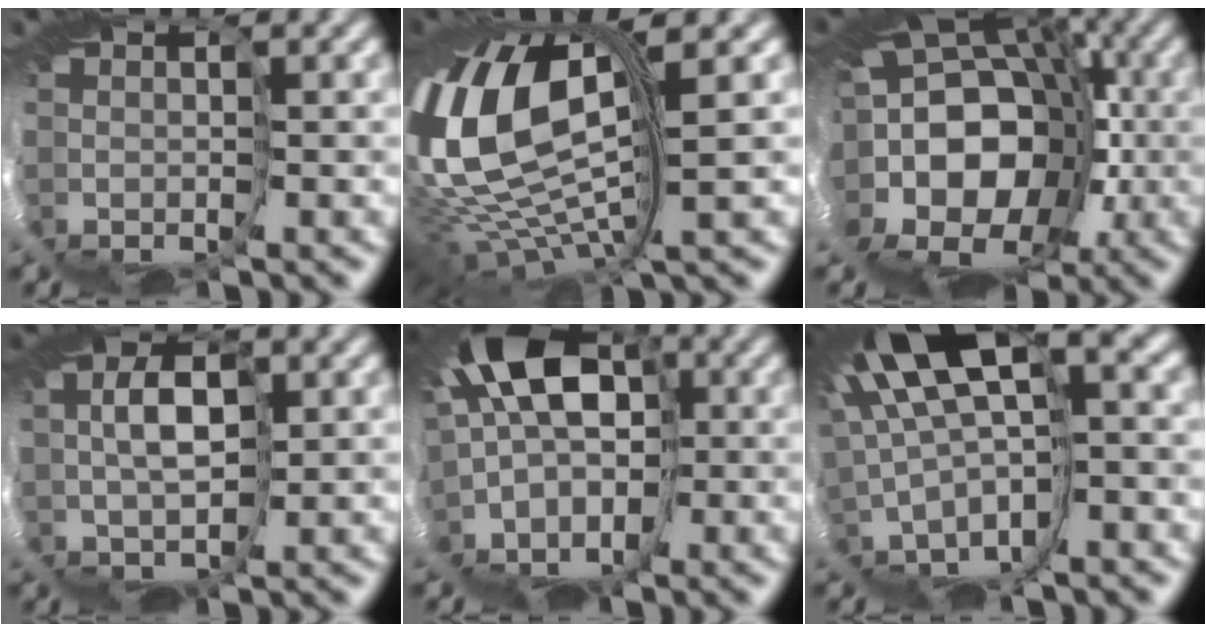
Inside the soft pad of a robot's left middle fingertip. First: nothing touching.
{"total": 10.6, "force": [2.2, 3.4, 9.8], "torque": [-0.269, 0.004, 0.044]}
{"total": 12.7, "force": [-3.7, 9.6, 7.4], "torque": [-0.148, 0.018, -0.083]}
{"total": 1.4, "force": [0.4, -1.0, 0.9], "torque": [-0.037, 0.030, 0.007]}
{"total": 9.3, "force": [0.0, 6.1, 7.1], "torque": [-0.156, 0.010, -0.015]}
{"total": 9.4, "force": [3.2, 2.1, 8.5], "torque": [-0.198, 0.010, 0.083]}